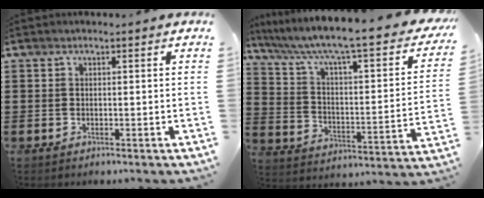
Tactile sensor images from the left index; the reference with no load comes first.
{"total": 6.8, "force": [4.7, 0.7, 4.8], "torque": [-0.113, -0.041, 0.068]}